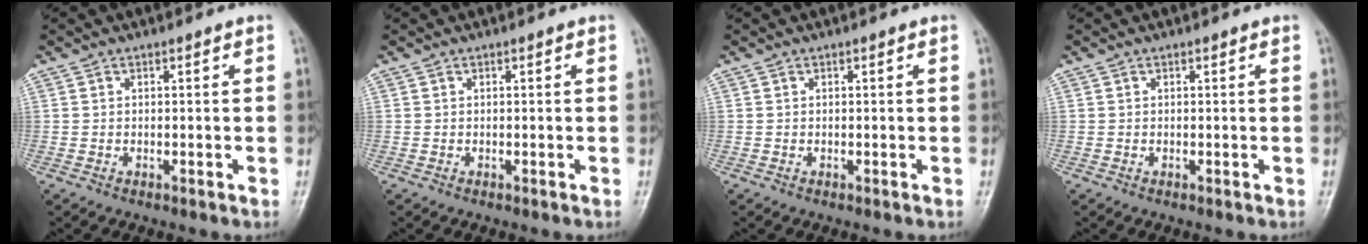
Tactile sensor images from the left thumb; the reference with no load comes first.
{"total": 0.0}
{"total": 0.0}
{"total": 0.0}